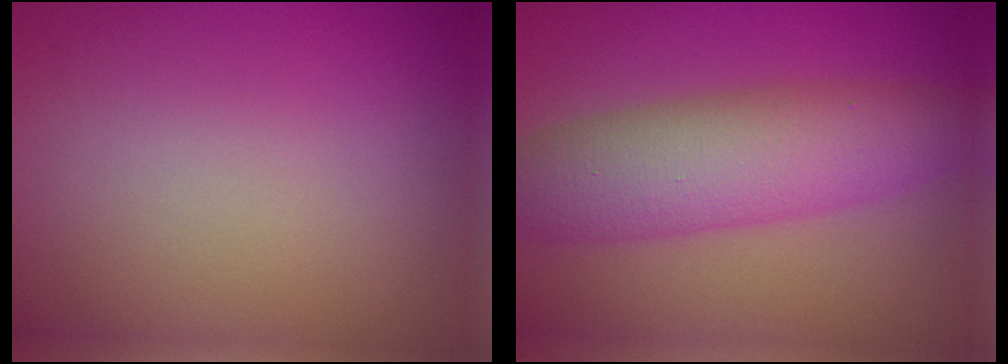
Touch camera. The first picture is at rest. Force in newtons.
{"total": 7.7, "press": 7.7, "slide": 0.3}